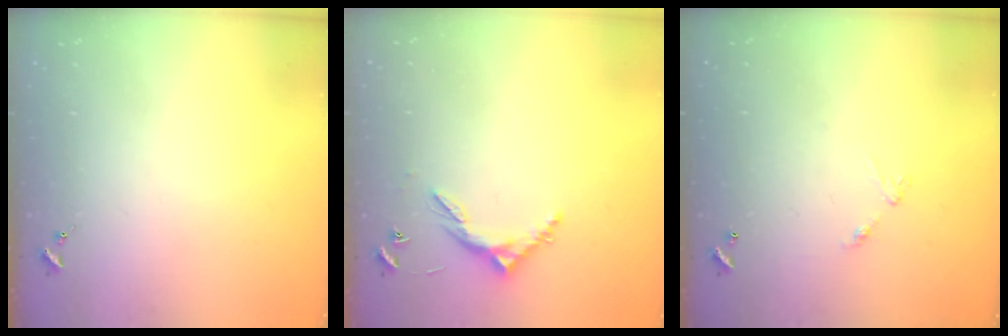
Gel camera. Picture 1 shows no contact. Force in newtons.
{"total": 6.1, "press": 6.1, "slide": 0.4}
{"total": 5.9, "press": 5.9, "slide": 0.4}